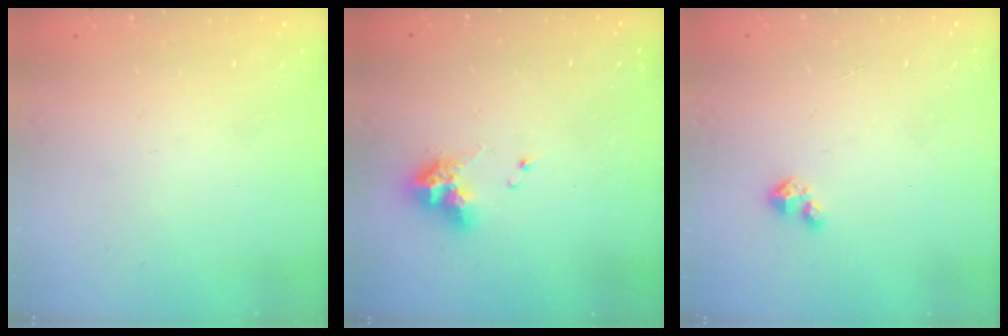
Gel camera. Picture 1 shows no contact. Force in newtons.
{"total": 9.0, "press": 8.9, "slide": 1.1}
{"total": 3.2, "press": 3.1, "slide": 0.5}